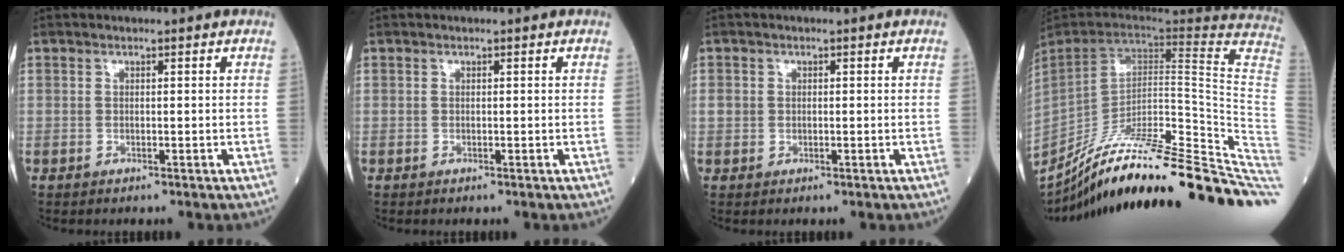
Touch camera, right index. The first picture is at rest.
{"total": 0.0}
{"total": 1.5, "force": [0.1, 1.4, 0.6], "torque": [-0.011, 0.007, 0.005]}
{"total": 36.6, "force": [-29.1, 0.9, 22.1], "torque": [-0.194, -0.047, -0.407]}